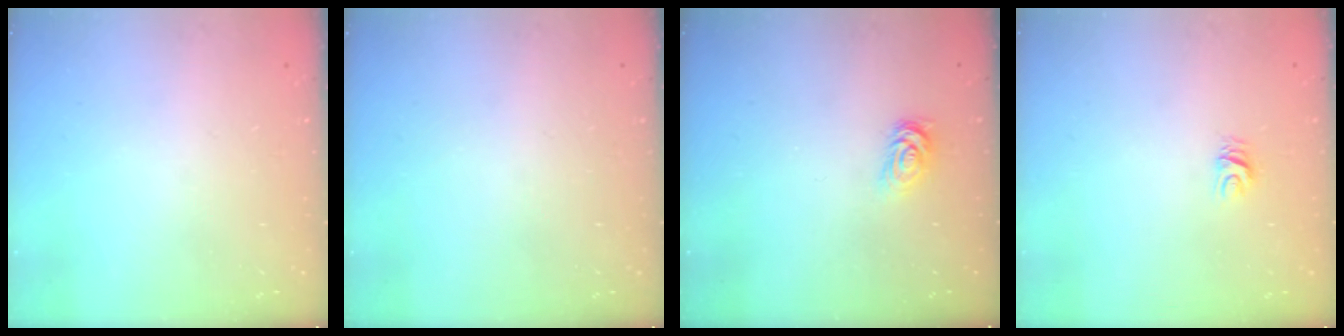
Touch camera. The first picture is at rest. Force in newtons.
{"total": 0.0}
{"total": 2.8, "press": 2.8, "slide": 0.4}
{"total": 5.7, "press": 5.7, "slide": 0.4}